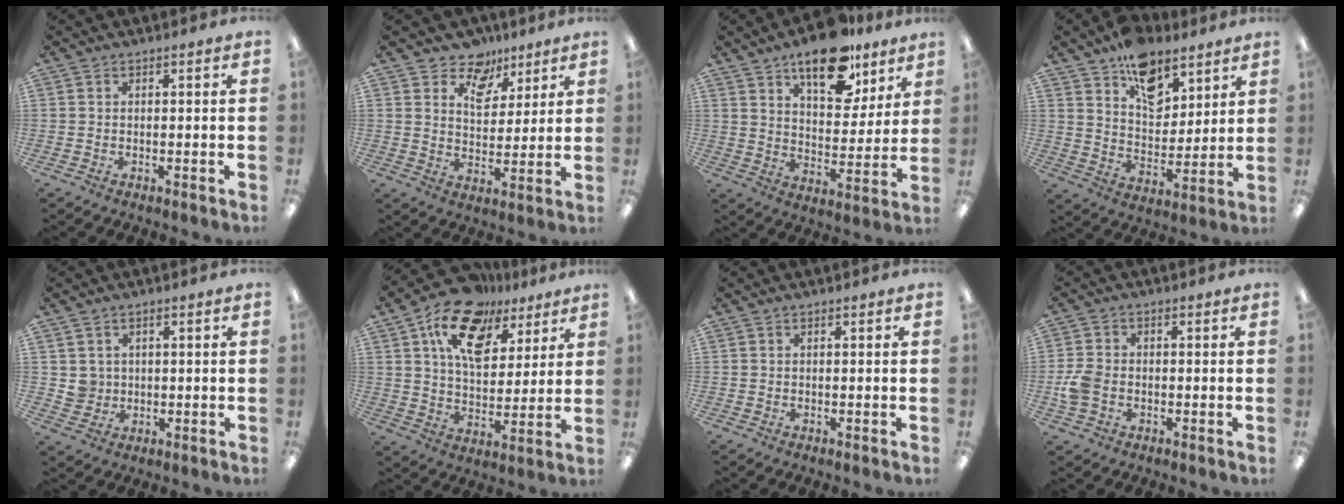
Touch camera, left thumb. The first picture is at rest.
{"total": 8.7, "force": [6.3, 5.6, 2.2], "torque": [-0.037, -0.039, 0.114]}
{"total": 17.0, "force": [12.1, 7.6, 9.3], "torque": [-0.127, -0.066, 0.204]}
{"total": 13.3, "force": [9.1, 7.7, 5.9], "torque": [-0.073, -0.054, 0.165]}
{"total": 3.8, "force": [1.2, 3.6, 0.2], "torque": [-0.007, 0.004, 0.023]}
{"total": 16.4, "force": [10.0, 9.7, 8.7], "torque": [-0.155, -0.043, 0.181]}
{"total": 0.0}
{"total": 5.7, "force": [-1.2, 4.2, 3.6], "torque": [-0.071, 0.010, -0.021]}